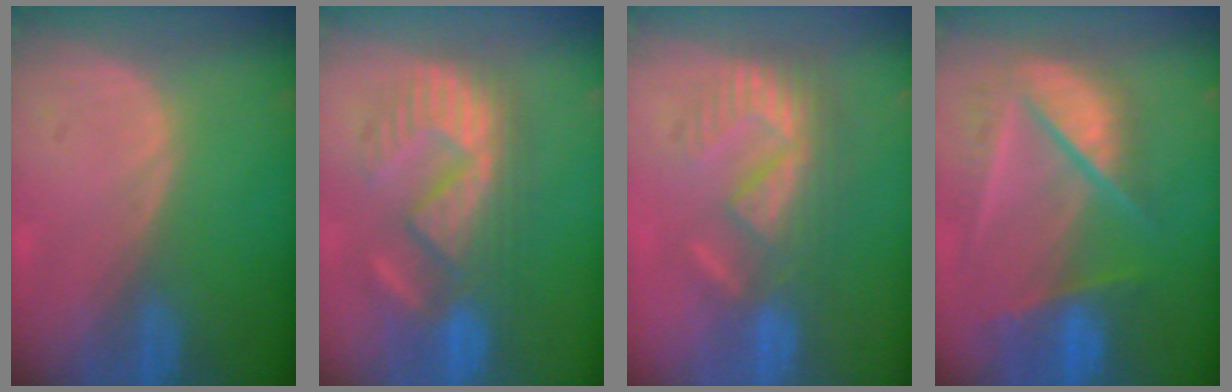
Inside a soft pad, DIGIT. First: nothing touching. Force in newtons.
{"total": 9.9, "press": 9.8, "slide": 0.9}
{"total": 9.5, "press": 8.2, "slide": 4.9}
{"total": 9.8, "press": 8.2, "slide": 5.3}